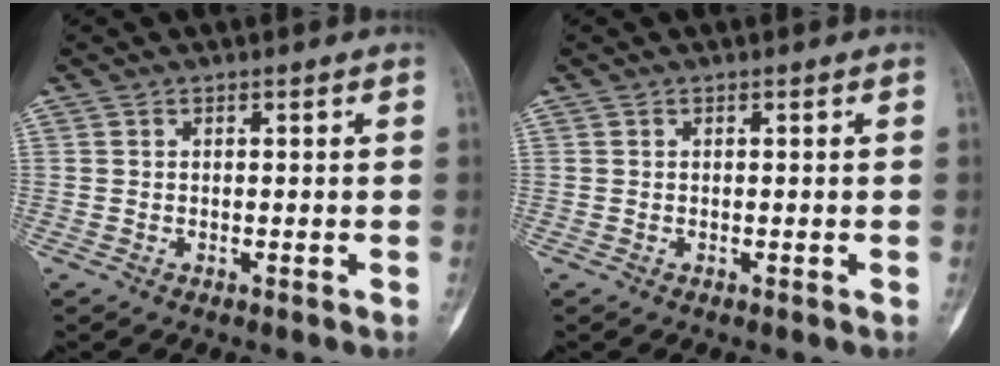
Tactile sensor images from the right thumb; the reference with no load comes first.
{"total": 0.0}